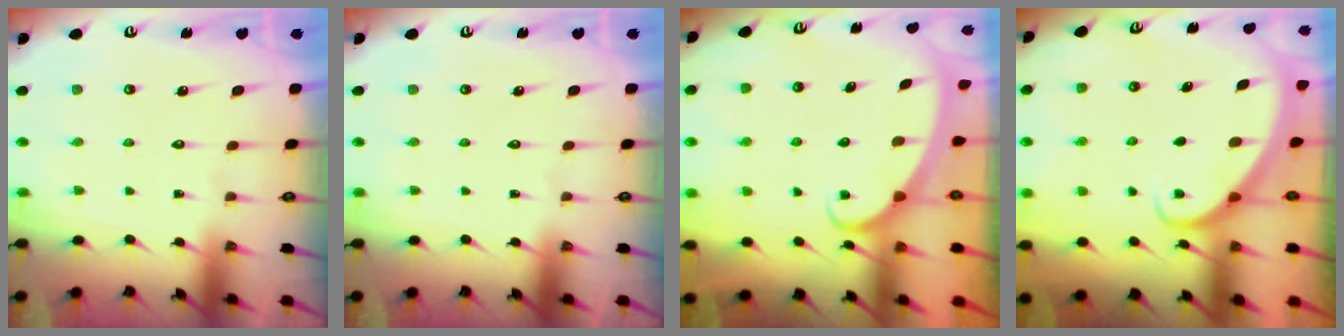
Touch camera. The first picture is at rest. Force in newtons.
{"total": 0.0}
{"total": 2.4, "press": 2.4, "slide": 0.3}
{"total": 2.3, "press": 2.3, "slide": 0.1}